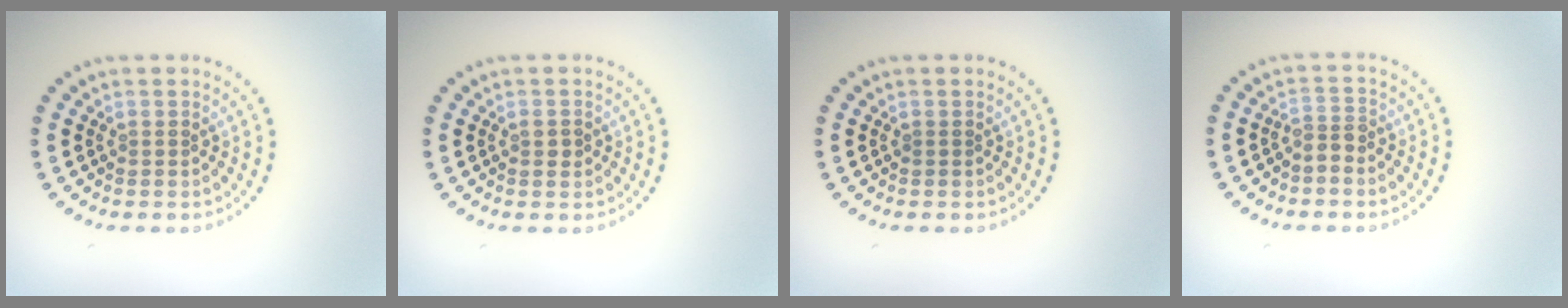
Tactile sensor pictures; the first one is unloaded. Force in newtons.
{"total": 1.0, "press": 1.0, "slide": 0.3}
{"total": 0.0}
{"total": 1.9, "press": 1.3, "slide": 1.3}